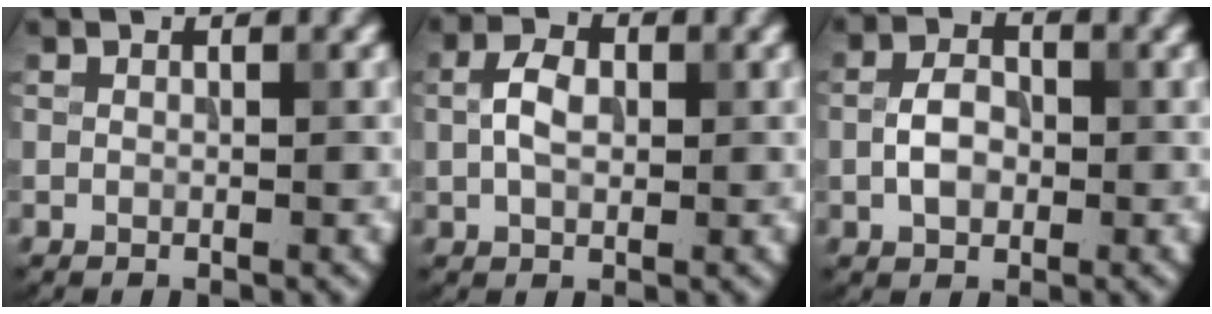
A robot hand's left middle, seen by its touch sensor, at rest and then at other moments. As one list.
[{"total": 3.2, "force": [0.2, 2.1, 2.4], "torque": [-0.051, 0.006, 0.000]}, {"total": 3.2, "force": [-0.5, 2.2, 2.3], "torque": [-0.045, 0.004, -0.014]}]